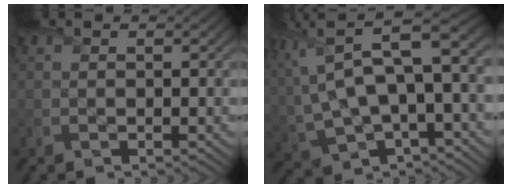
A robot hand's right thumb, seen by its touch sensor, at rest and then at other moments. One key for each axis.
{"total": 16.0, "fx": 3.5, "fy": 7.8, "fz": 13.5, "tx": -0.314, "ty": -0.012, "tz": 0.079}